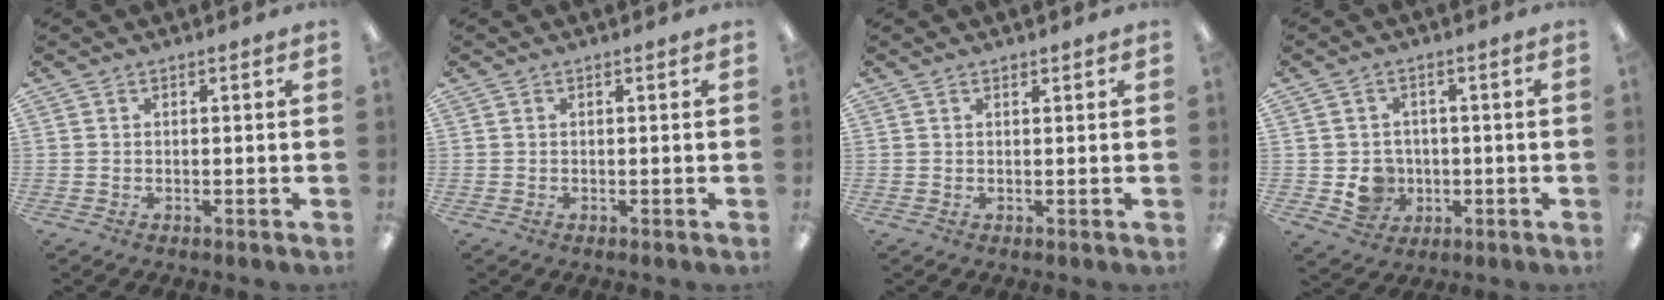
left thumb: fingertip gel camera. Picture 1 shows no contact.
{"total": 0.0}
{"total": 0.6, "force": [0.6, 0.2, 0.0], "torque": [-0.001, 0.000, 0.011]}
{"total": 6.4, "force": [-0.7, 6.0, 1.8], "torque": [-0.025, 0.005, -0.006]}